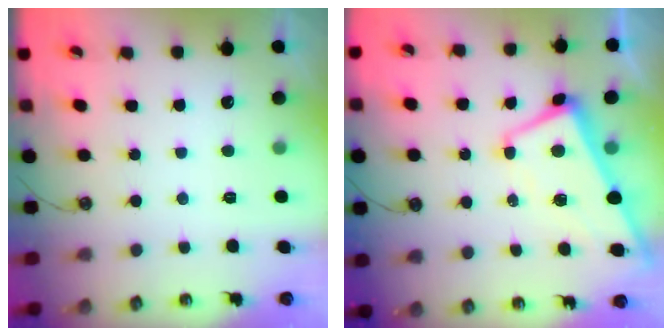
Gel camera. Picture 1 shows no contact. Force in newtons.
{"total": 1.0, "press": 0.5, "slide": 0.8}